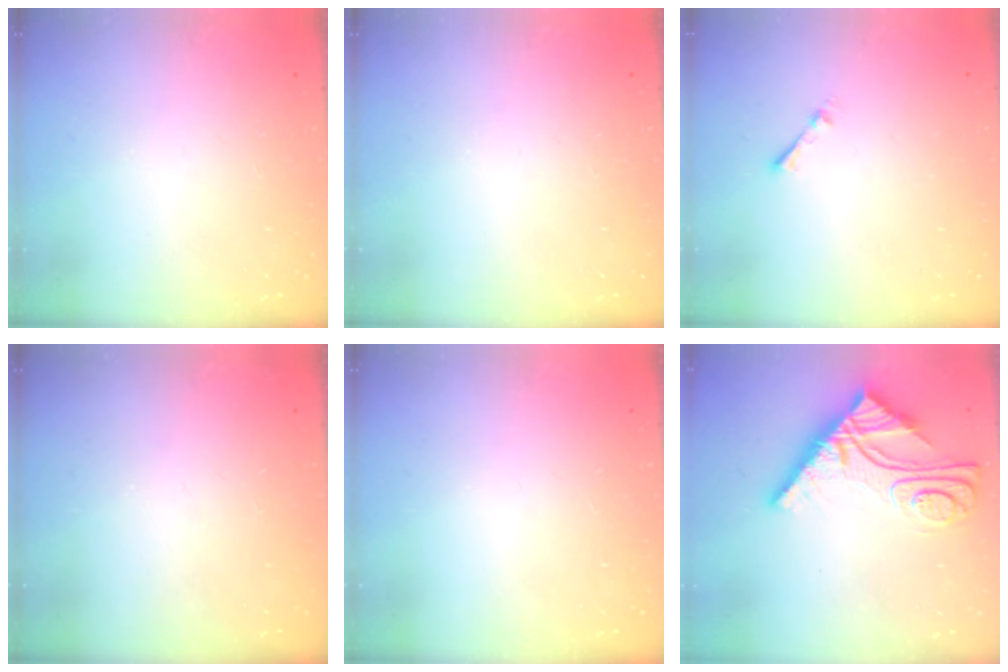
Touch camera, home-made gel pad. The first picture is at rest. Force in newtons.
{"total": 0.0}
{"total": 1.7, "press": 1.7, "slide": 0.2}
{"total": 0.0}
{"total": 0.0}
{"total": 13.8, "press": 13.7, "slide": 1.7}